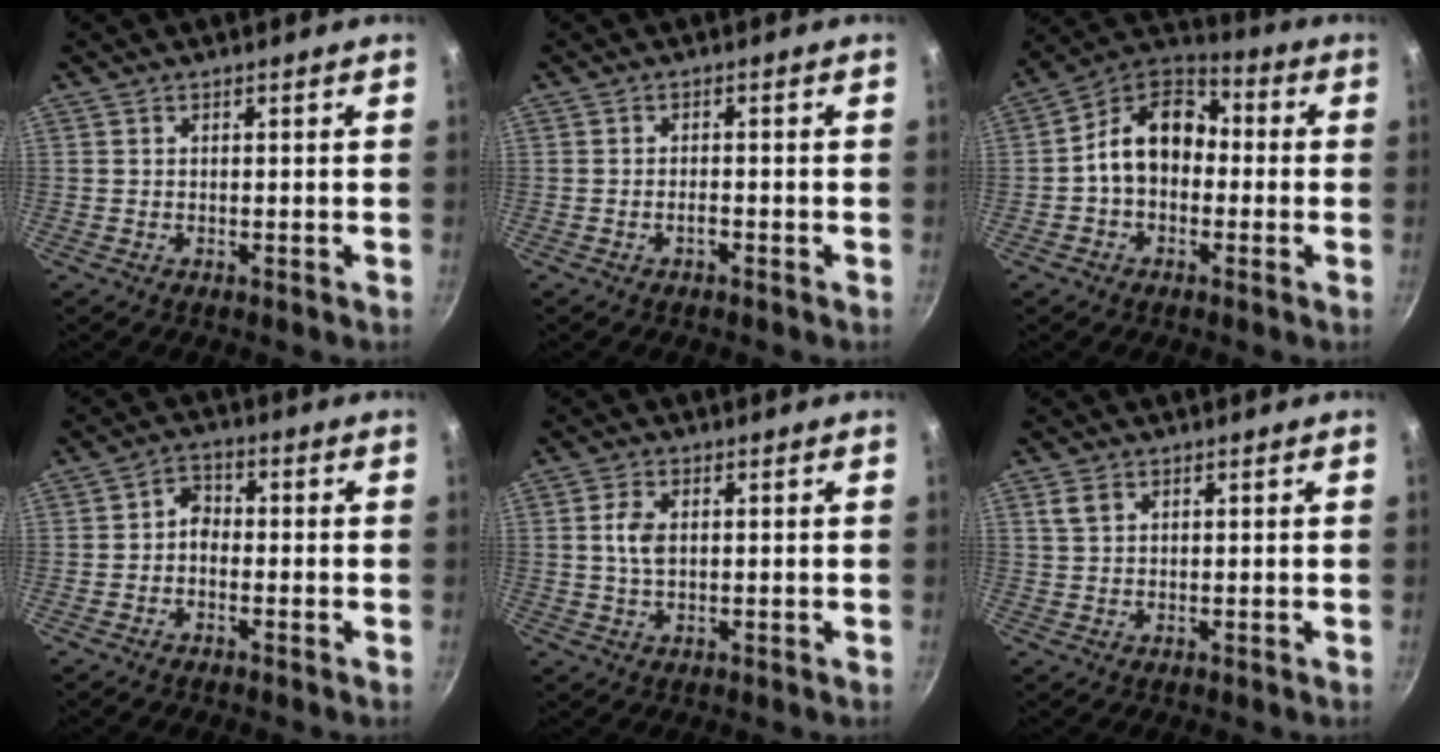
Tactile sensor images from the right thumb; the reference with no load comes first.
{"total": 1.4, "force": [-0.8, 0.5, 0.9], "torque": [-0.015, 0.010, -0.017]}
{"total": 13.1, "force": [-0.6, 9.7, 8.8], "torque": [-0.105, 0.047, -0.036]}
{"total": 3.4, "force": [-1.1, 2.6, 1.9], "torque": [-0.018, 0.020, -0.029]}
{"total": 4.2, "force": [0.7, 2.5, 3.3], "torque": [-0.062, 0.002, 0.012]}
{"total": 2.6, "force": [1.2, 1.7, 1.5], "torque": [-0.023, 0.000, 0.025]}